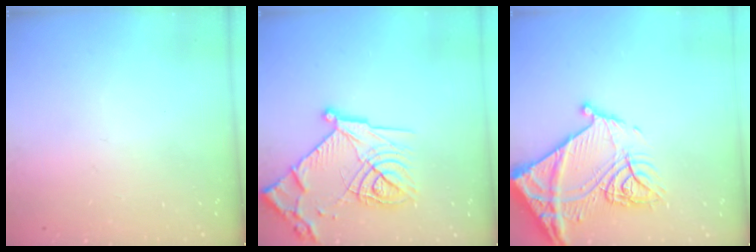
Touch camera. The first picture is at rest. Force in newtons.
{"total": 20.3, "press": 20.2, "slide": 1.9}
{"total": 19.8, "press": 19.7, "slide": 2.1}